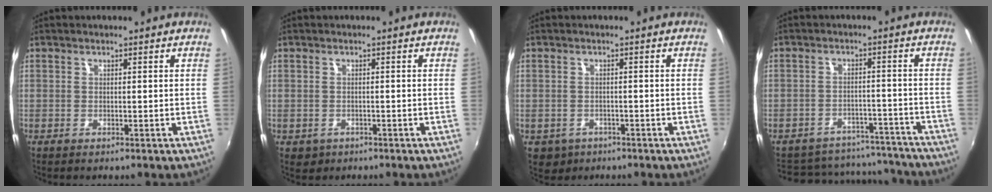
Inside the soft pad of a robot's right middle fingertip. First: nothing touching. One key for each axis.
{"total": 2.0, "fx": -0.3, "fy": 1.8, "fz": 0.8, "tx": -0.019, "ty": -0.003, "tz": 0.000}
{"total": 3.6, "fx": -1.1, "fy": 3.2, "fz": 1.2, "tx": -0.032, "ty": -0.004, "tz": -0.011}
{"total": 16.7, "fx": -14.4, "fy": 7.3, "fz": 4.3, "tx": -0.098, "ty": 0.049, "tz": -0.166}